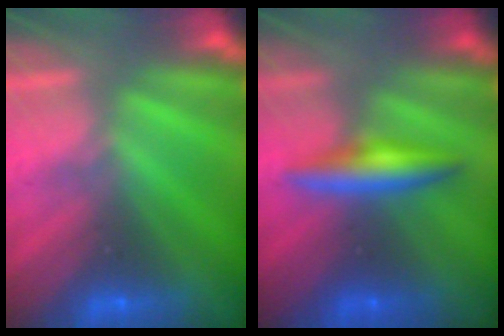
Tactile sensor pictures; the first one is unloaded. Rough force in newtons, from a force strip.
{"total": 2.7}